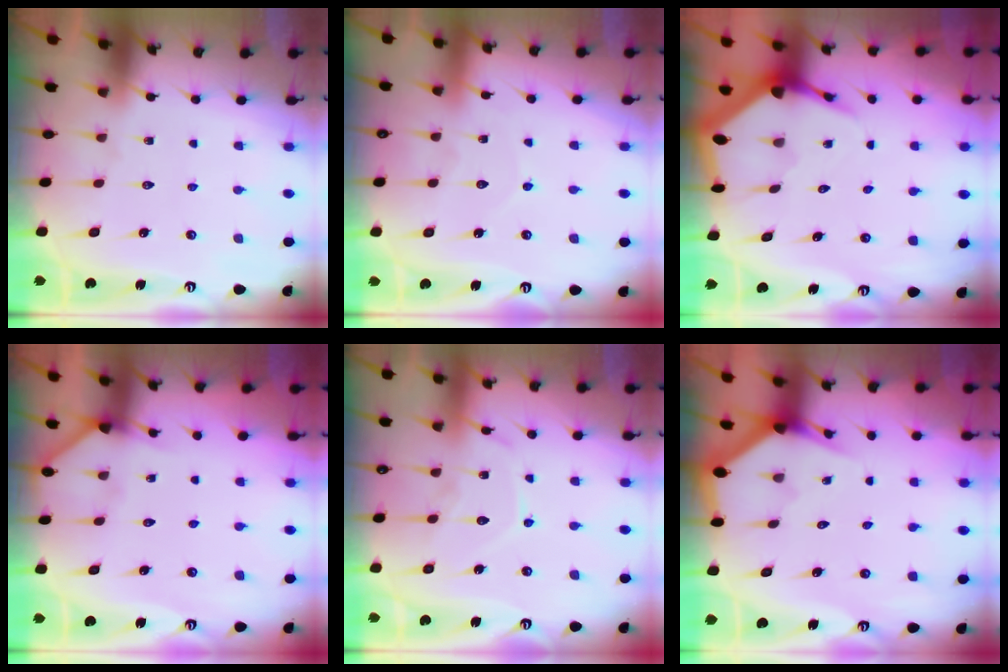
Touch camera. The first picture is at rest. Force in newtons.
{"total": 5.9, "press": 5.8, "slide": 0.6}
{"total": 4.4, "press": 4.4, "slide": 0.5}
{"total": 3.7, "press": 3.7, "slide": 0.3}
{"total": 10.9, "press": 10.8, "slide": 0.8}
{"total": 2.8, "press": 2.8, "slide": 0.0}